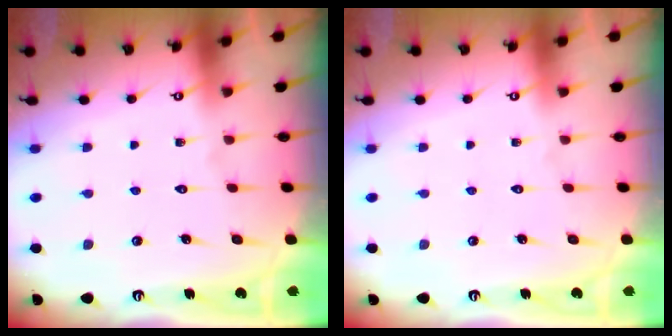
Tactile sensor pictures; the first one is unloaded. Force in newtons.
{"total": 0.0}